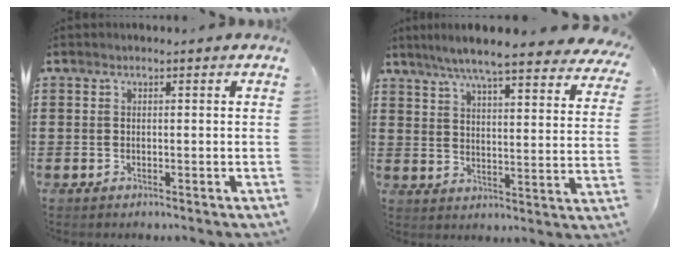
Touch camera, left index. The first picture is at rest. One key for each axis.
{"total": 7.2, "fx": 6.3, "fy": -0.4, "fz": 3.5, "tx": -0.092, "ty": -0.034, "tz": 0.107}